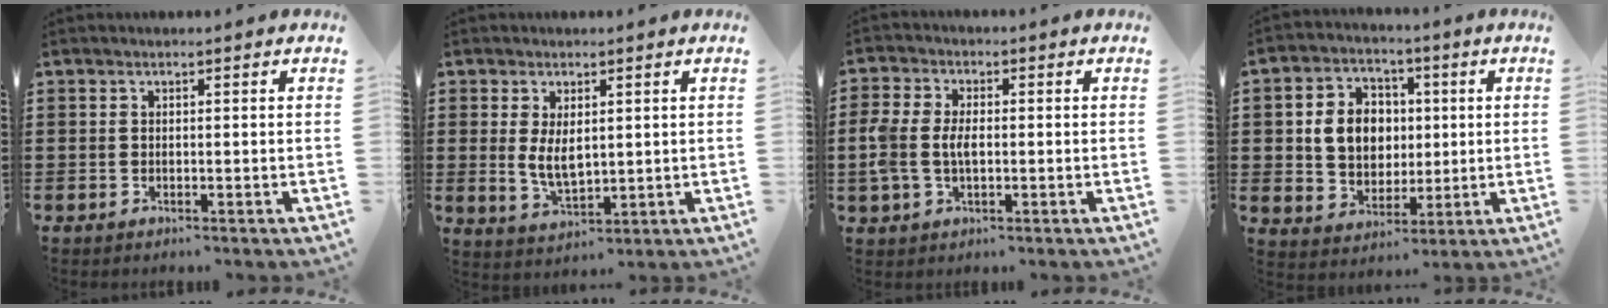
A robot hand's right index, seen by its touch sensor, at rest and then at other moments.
{"total": 4.4, "force": [0.7, 2.2, 3.8], "torque": [-0.067, 0.001, 0.012]}
{"total": 4.8, "force": [-0.4, 2.9, 3.8], "torque": [-0.104, -0.002, -0.017]}
{"total": 7.8, "force": [0.7, 6.7, 3.9], "torque": [-0.084, 0.017, 0.009]}